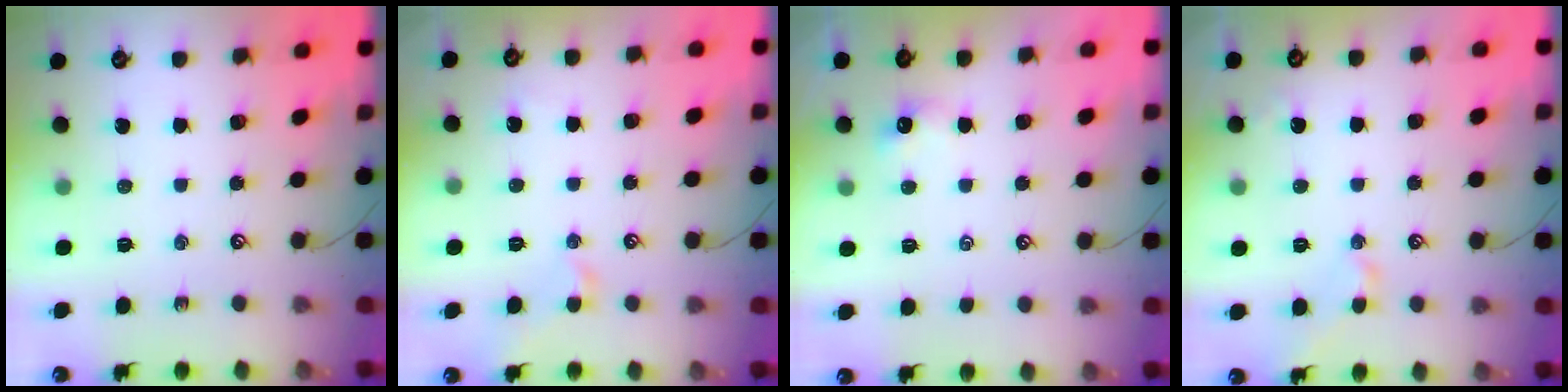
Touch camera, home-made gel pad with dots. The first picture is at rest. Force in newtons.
{"total": 0.0}
{"total": 0.0}
{"total": 1.2, "press": 0.9, "slide": 0.7}